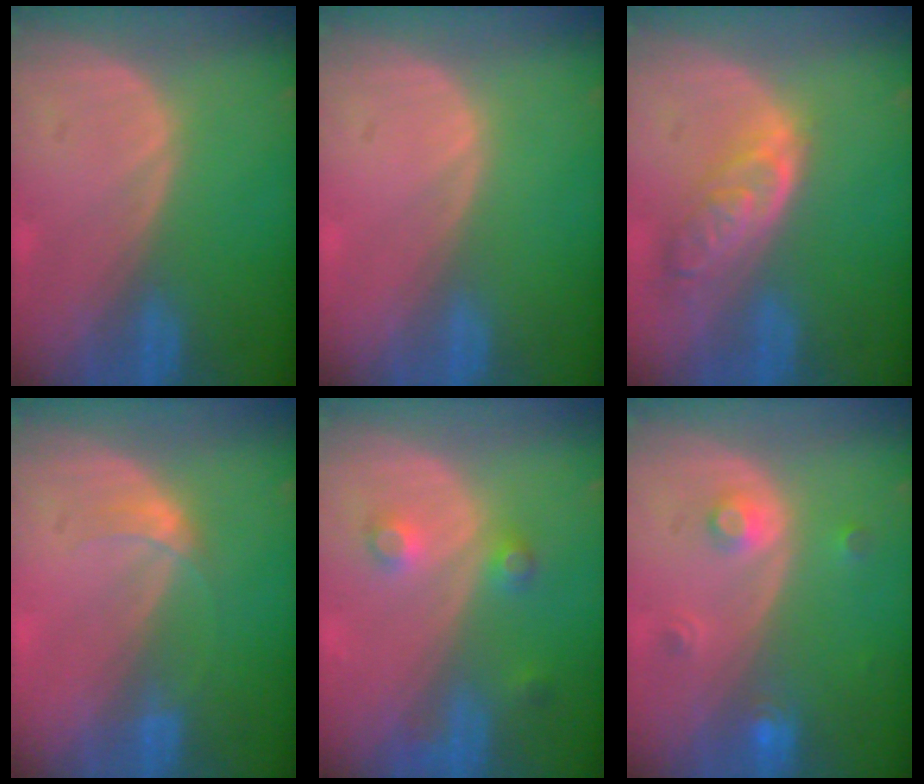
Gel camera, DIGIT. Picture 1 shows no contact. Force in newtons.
{"total": 0.0}
{"total": 6.4, "press": 5.8, "slide": 2.8}
{"total": 2.1, "press": 2.1, "slide": 0.2}
{"total": 3.8, "press": 3.5, "slide": 1.4}
{"total": 3.1, "press": 2.8, "slide": 1.2}